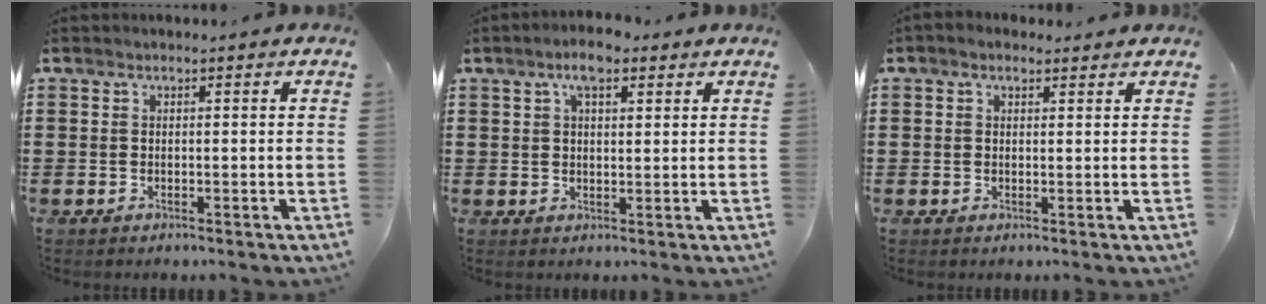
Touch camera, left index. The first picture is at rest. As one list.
[{"total": 5.1, "force": [3.3, 1.8, 3.4], "torque": [-0.066, 0.007, 0.056]}, {"total": 1.5, "force": [1.0, 0.9, 0.5], "torque": [-0.012, 0.007, 0.020]}]